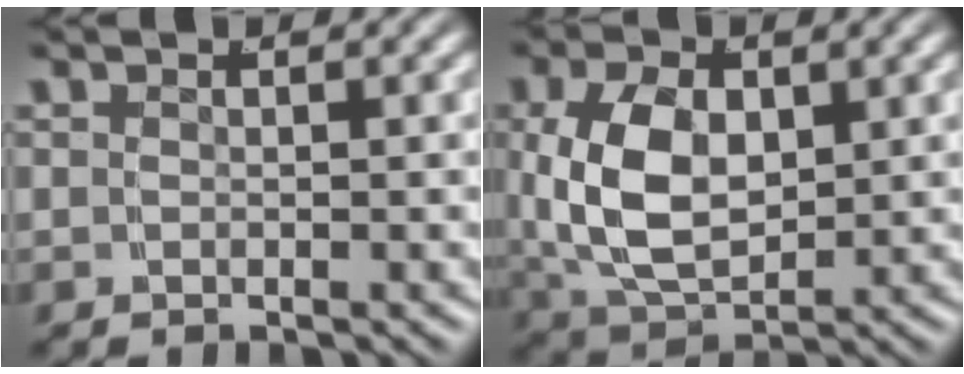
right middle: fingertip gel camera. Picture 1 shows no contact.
{"total": 8.2, "force": [0.0, 5.7, 5.9], "torque": [-0.141, -0.021, 0.017]}